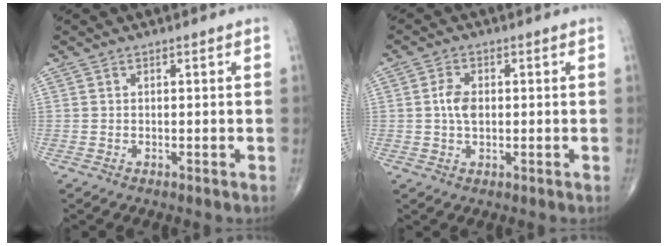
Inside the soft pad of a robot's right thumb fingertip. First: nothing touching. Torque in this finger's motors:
{"motor_torque": [0.17, 1.44, 0.44, 0.00, 0.03]}